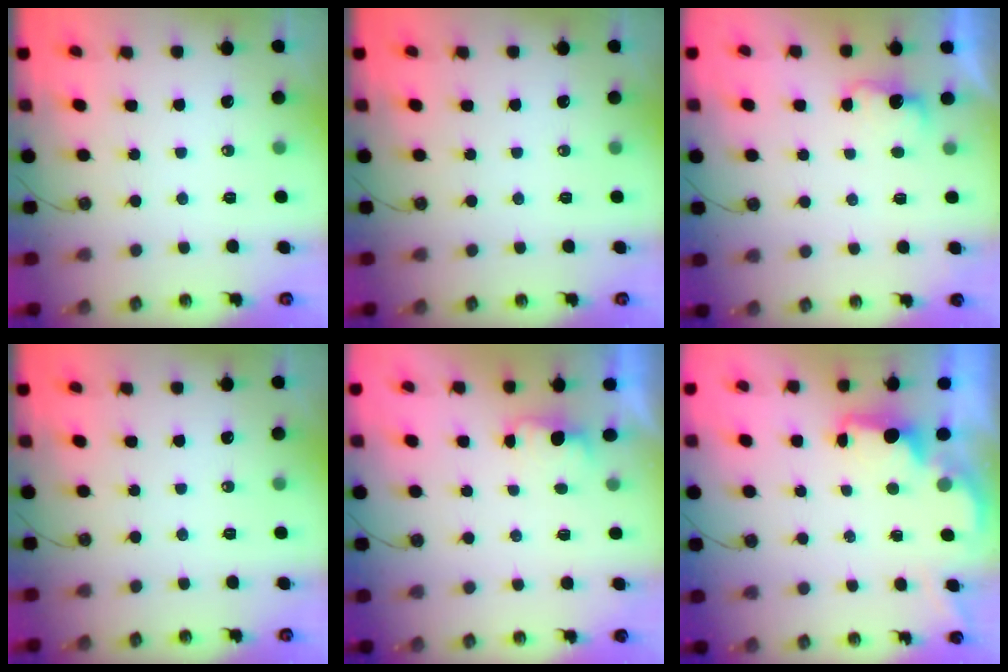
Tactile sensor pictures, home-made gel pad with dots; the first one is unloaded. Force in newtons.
{"total": 0.0}
{"total": 3.6, "press": 3.4, "slide": 1.0}
{"total": 0.0}
{"total": 1.4, "press": 1.2, "slide": 0.8}
{"total": 1.6, "press": 1.4, "slide": 0.8}